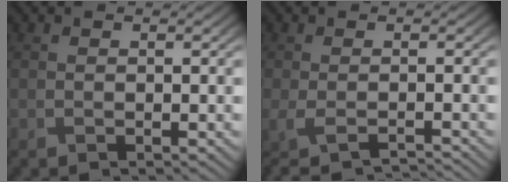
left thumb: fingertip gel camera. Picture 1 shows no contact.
{"total": 3.2, "force": [-2.0, 0.7, 2.4], "torque": [-0.047, -0.015, -0.039]}